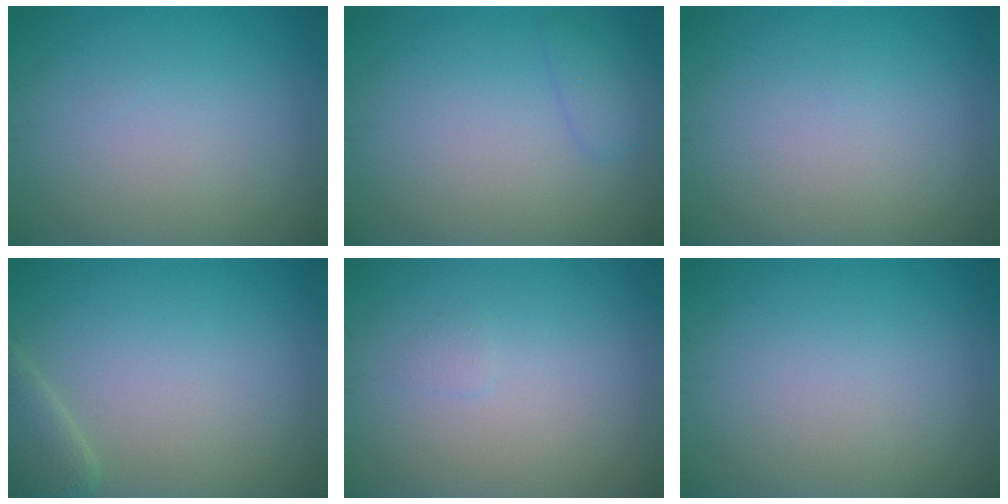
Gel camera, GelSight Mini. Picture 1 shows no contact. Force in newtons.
{"total": 1.3, "press": 1.3, "slide": 0.2}
{"total": 0.0}
{"total": 2.5, "press": 2.5, "slide": 0.1}
{"total": 0.5, "press": 0.5, "slide": 0.0}
{"total": 0.0}